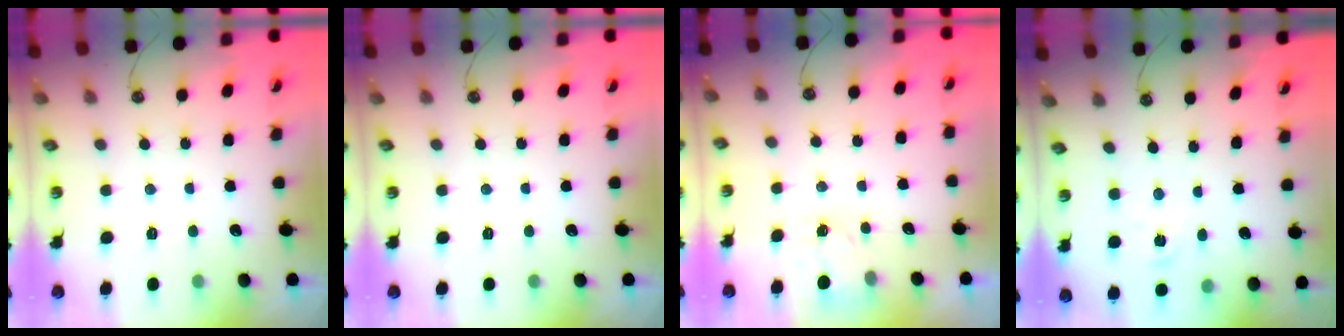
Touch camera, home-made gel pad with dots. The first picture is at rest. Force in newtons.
{"total": 0.0}
{"total": 3.4, "press": 3.4, "slide": 0.6}
{"total": 1.3, "press": 1.3, "slide": 0.2}